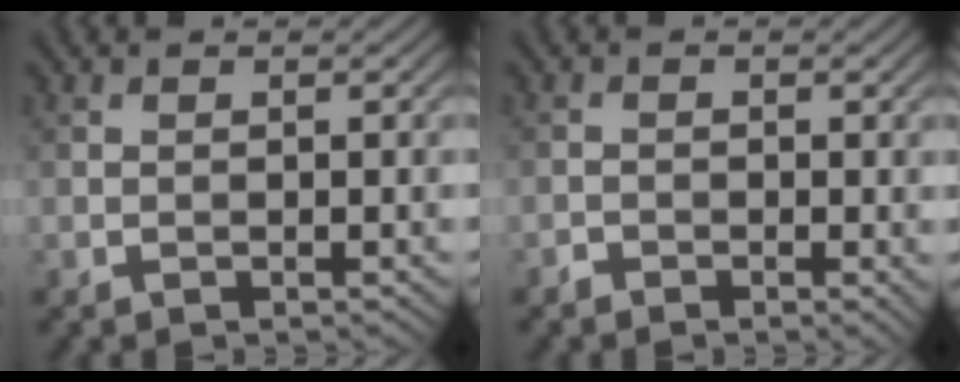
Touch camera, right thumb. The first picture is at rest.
{"total": 1.4, "force": [-0.8, 0.8, 0.8], "torque": [-0.014, -0.003, -0.016]}